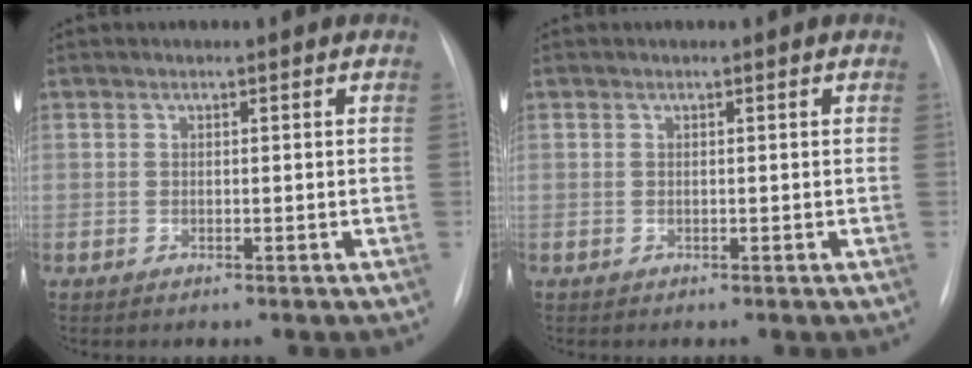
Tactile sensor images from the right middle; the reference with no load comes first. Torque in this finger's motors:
{"motor_torque": [-0.24, -0.12, -0.01, 0.00]}